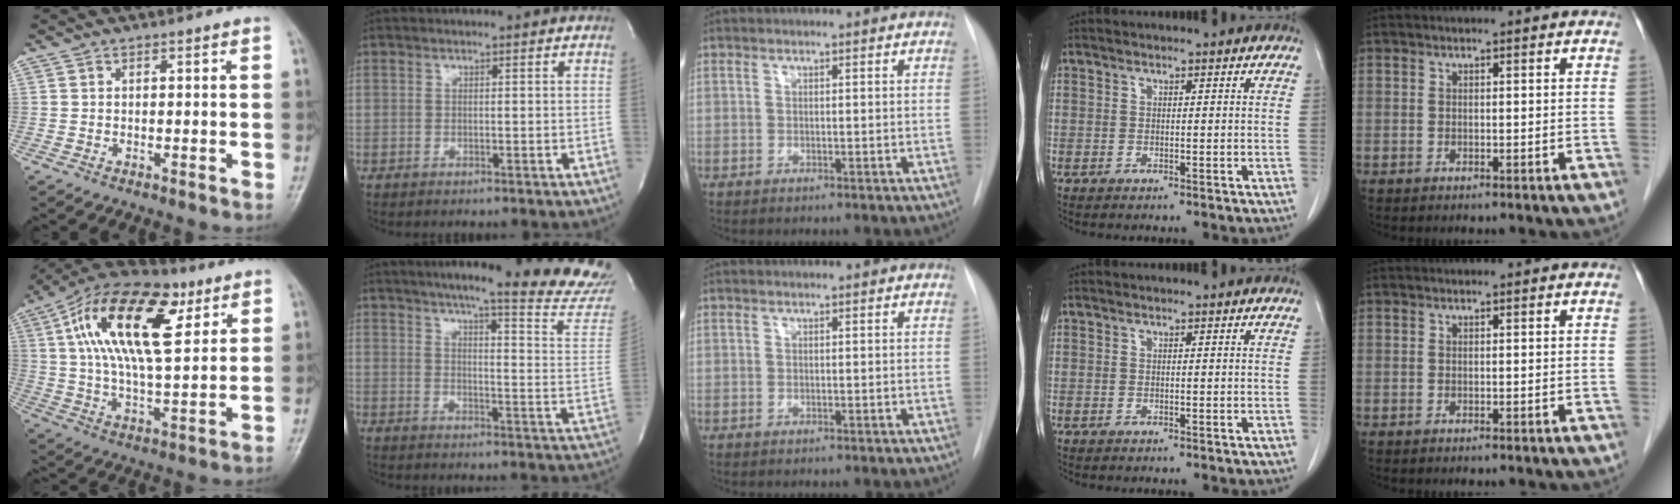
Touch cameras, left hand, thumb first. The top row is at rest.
{"thumb": {"total": 21.1, "force": [7.9, 9.5, 17.1], "torque": [-0.292, -0.002, 0.130]}, "index": {"total": 22.1, "force": [19.8, -0.8, 9.6], "torque": [-0.136, -0.103, 0.232]}}